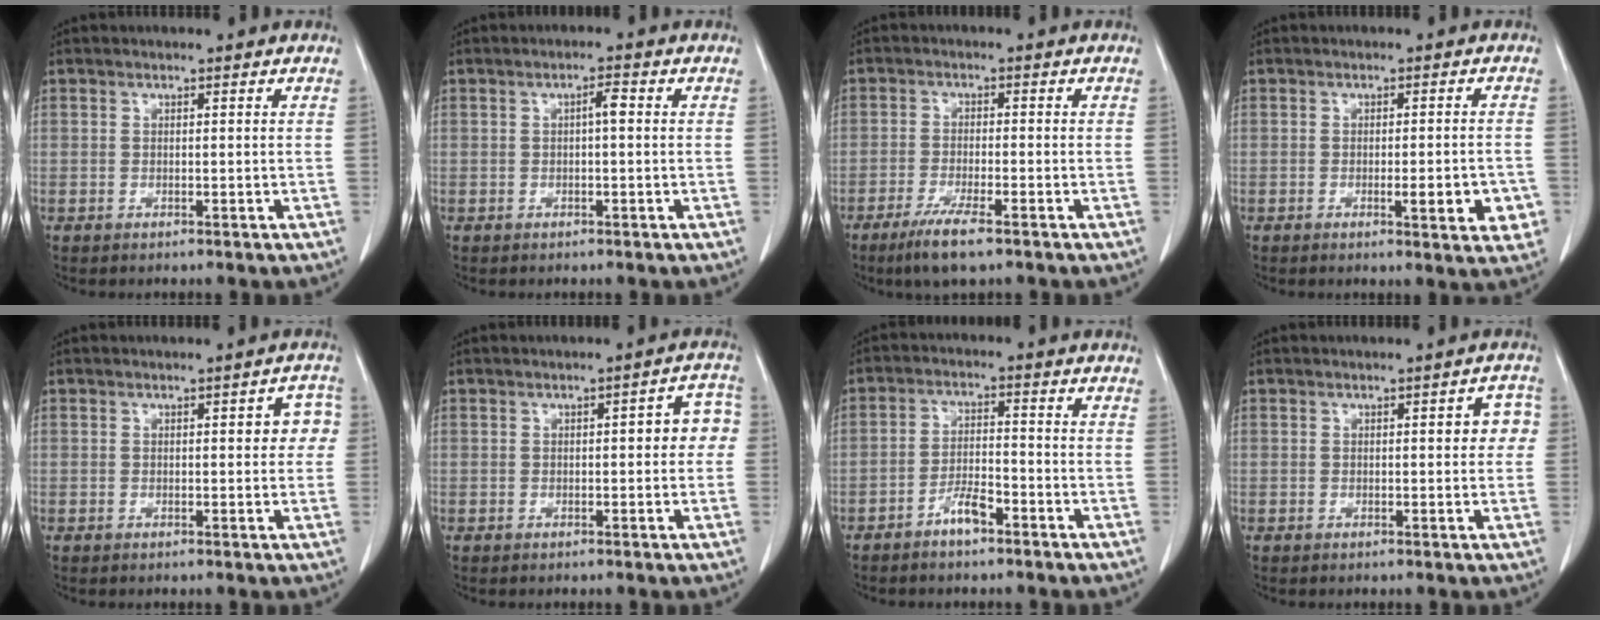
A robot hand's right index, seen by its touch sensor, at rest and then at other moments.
{"total": 1.8, "force": [0.1, 0.3, 1.7], "torque": [-0.029, 0.004, 0.002]}
{"total": 6.2, "force": [-4.2, 0.5, 4.5], "torque": [-0.091, -0.016, -0.073]}
{"total": 6.1, "force": [-1.9, 1.4, 5.6], "torque": [-0.064, -0.005, -0.022]}
{"total": 3.9, "force": [0.5, 1.6, 3.5], "torque": [-0.027, 0.015, 0.002]}
{"total": 4.9, "force": [0.3, 1.8, 4.5], "torque": [-0.041, 0.025, -0.002]}
{"total": 4.4, "force": [-3.1, 1.2, 2.9], "torque": [-0.058, 0.008, -0.057]}
{"total": 3.6, "force": [0.4, 1.4, 3.3], "torque": [-0.028, 0.012, 0.001]}